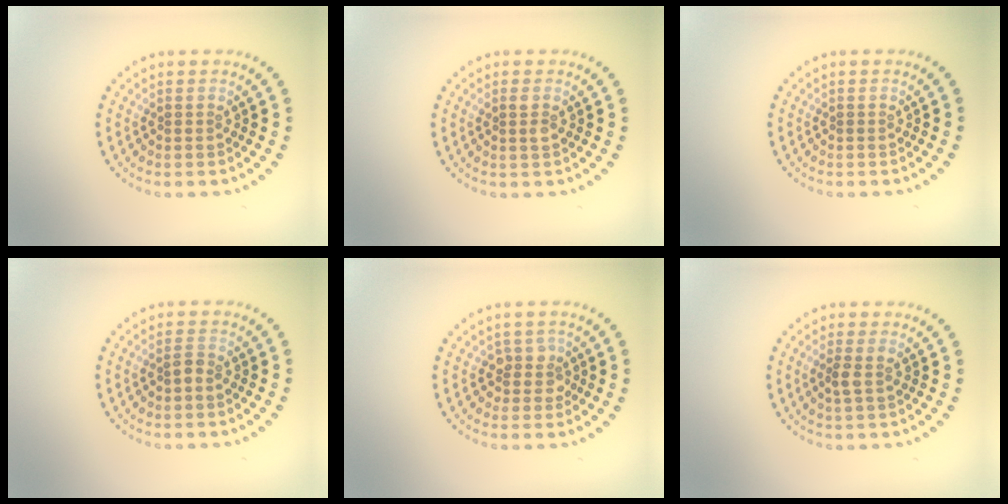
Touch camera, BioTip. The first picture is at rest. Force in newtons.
{"total": 1.0, "press": 0.9, "slide": 0.2}
{"total": 0.0}
{"total": 0.9, "press": 0.9, "slide": 0.3}
{"total": 1.9, "press": 1.5, "slide": 1.2}
{"total": 1.1, "press": 1.0, "slide": 0.5}